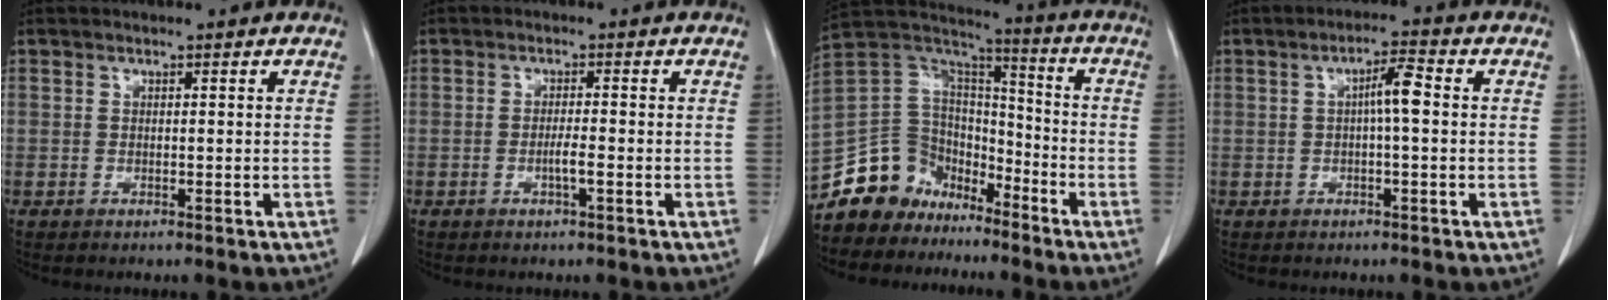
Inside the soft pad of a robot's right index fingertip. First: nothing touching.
{"total": 2.3, "force": [-0.8, 0.2, 2.1], "torque": [-0.040, 0.001, -0.014]}
{"total": 13.2, "force": [-10.2, 8.3, 1.6], "torque": [-0.034, 0.078, -0.188]}
{"total": 4.4, "force": [0.3, 0.7, 4.4], "torque": [-0.077, 0.012, 0.003]}